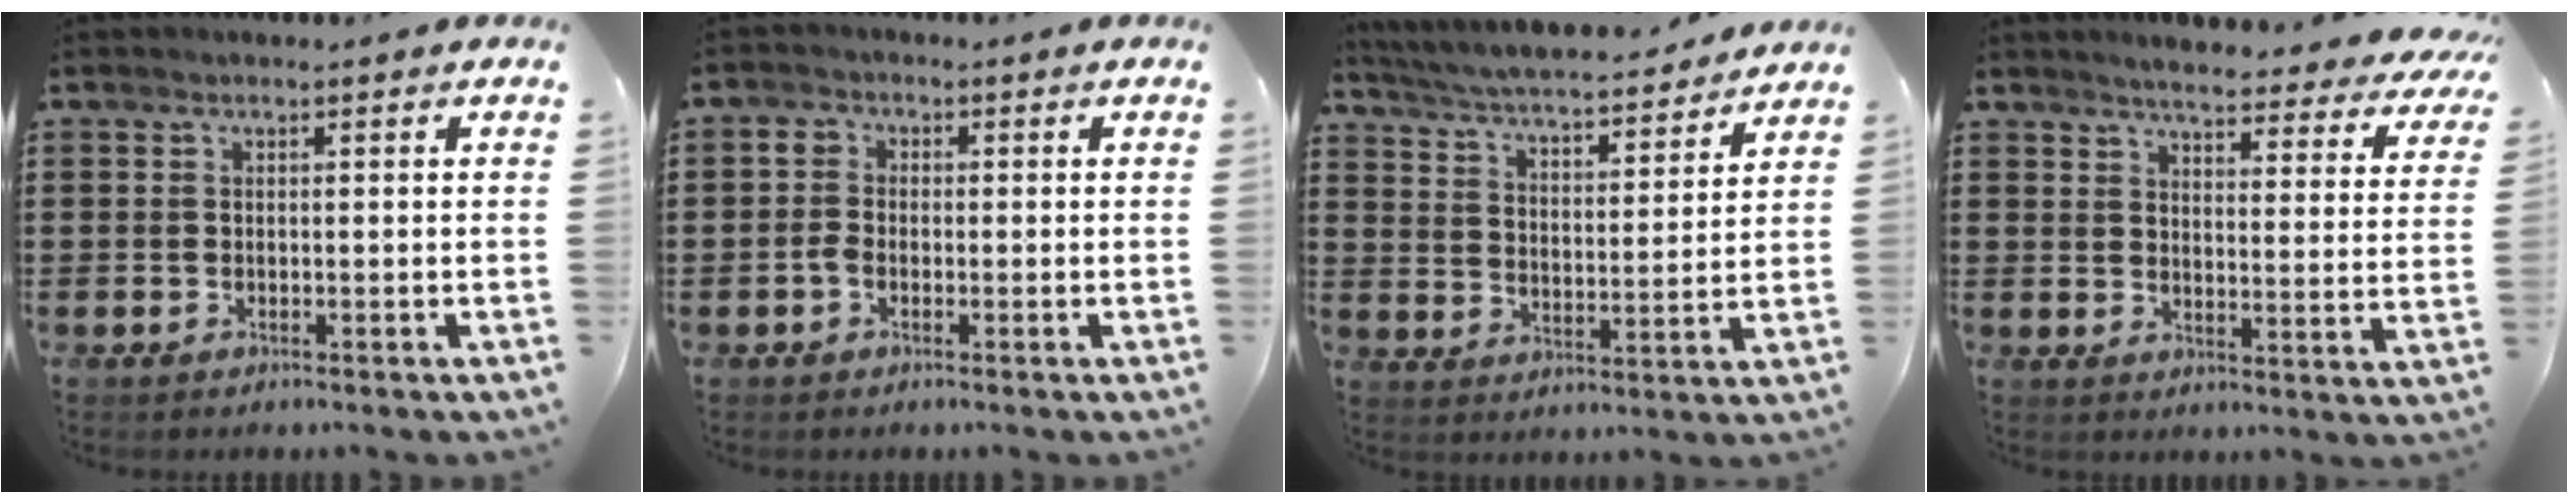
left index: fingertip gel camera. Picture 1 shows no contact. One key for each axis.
{"total": 2.4, "fx": -0.7, "fy": 2.0, "fz": 1.2, "tx": -0.040, "ty": 0.000, "tz": -0.019}
{"total": 4.9, "fx": 4.6, "fy": 0.0, "fz": 1.5, "tx": -0.052, "ty": -0.035, "tz": 0.073}
{"total": 4.5, "fx": 4.2, "fy": -0.1, "fz": 1.6, "tx": -0.042, "ty": -0.033, "tz": 0.066}